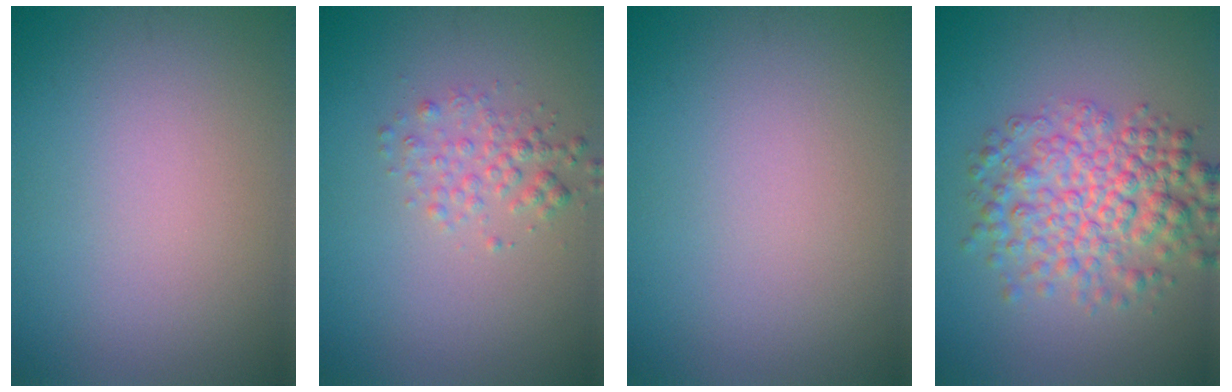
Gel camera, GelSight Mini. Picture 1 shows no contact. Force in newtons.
{"total": 2.0, "press": 2.0, "slide": 0.1}
{"total": 0.0}
{"total": 6.3, "press": 6.3, "slide": 0.1}